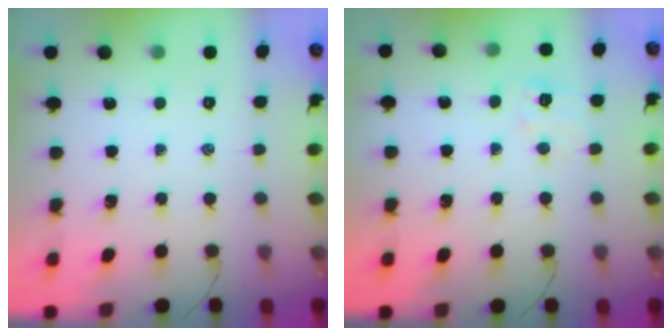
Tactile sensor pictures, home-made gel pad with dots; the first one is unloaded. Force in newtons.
{"total": 6.4, "press": 6.3, "slide": 1.3}